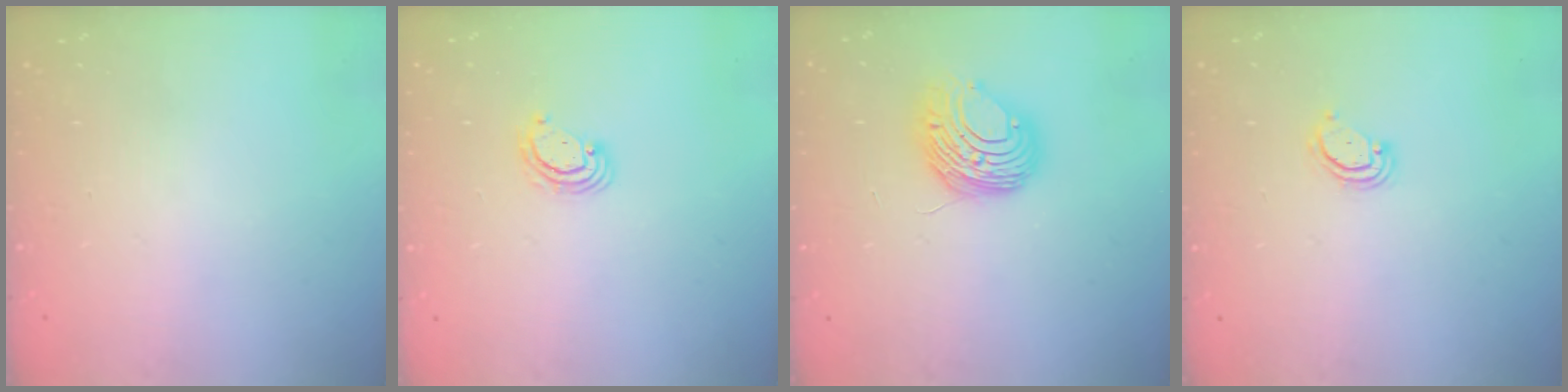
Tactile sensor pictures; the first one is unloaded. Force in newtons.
{"total": 3.6, "press": 3.6, "slide": 0.4}
{"total": 8.9, "press": 8.9, "slide": 0.5}
{"total": 3.5, "press": 3.5, "slide": 0.3}